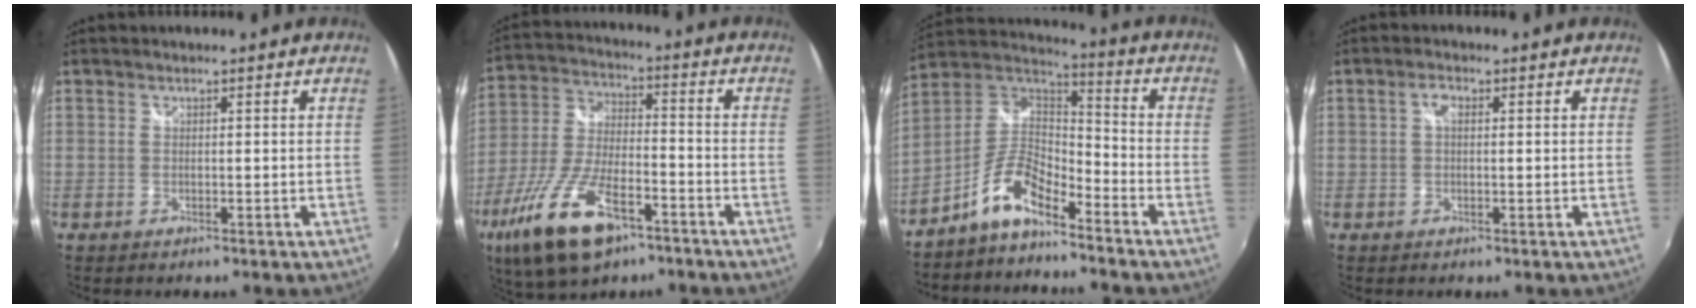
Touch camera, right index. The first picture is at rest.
{"total": 18.6, "force": [-10.6, 7.5, 13.4], "torque": [-0.286, -0.037, -0.193]}
{"total": 9.9, "force": [-6.9, 3.3, 6.3], "torque": [-0.148, 0.023, -0.139]}
{"total": 1.9, "force": [0.3, 1.0, 1.6], "torque": [-0.030, 0.006, 0.003]}